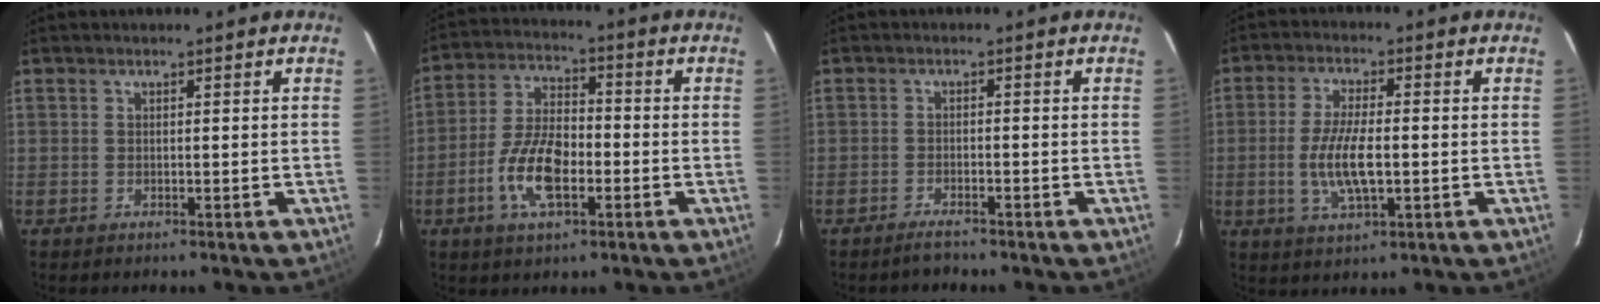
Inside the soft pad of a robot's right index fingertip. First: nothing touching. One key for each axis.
{"total": 10.9, "fx": -3.8, "fy": 5.1, "fz": 8.9, "tx": -0.185, "ty": 0.004, "tz": -0.070}
{"total": 2.5, "fx": -2.2, "fy": 0.6, "fz": 0.9, "tx": -0.027, "ty": 0.000, "tz": -0.040}
{"total": 8.8, "fx": -1.3, "fy": 2.9, "fz": 8.2, "tx": -0.166, "ty": -0.006, "tz": -0.025}